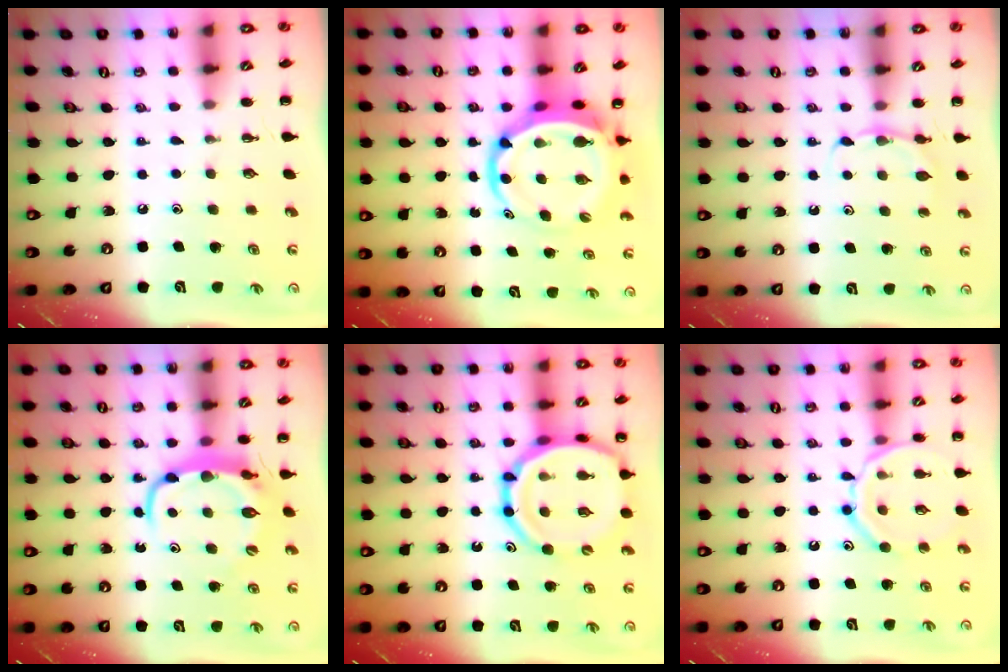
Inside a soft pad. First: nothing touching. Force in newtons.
{"total": 9.5, "press": 9.0, "slide": 3.1}
{"total": 5.5, "press": 5.2, "slide": 1.5}
{"total": 7.7, "press": 7.6, "slide": 1.2}
{"total": 17.5, "press": 17.0, "slide": 4.2}
{"total": 13.1, "press": 13.0, "slide": 1.4}